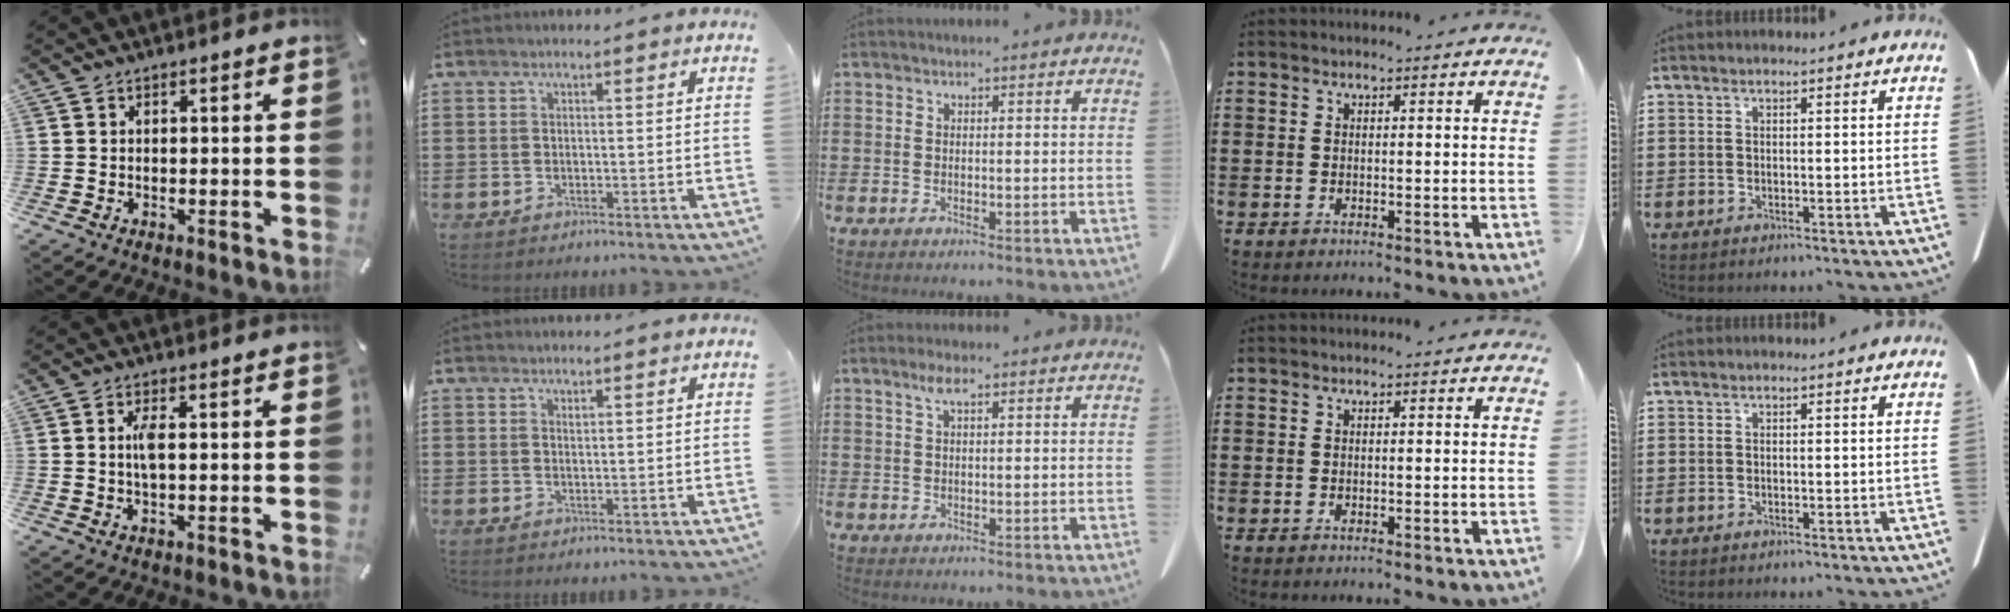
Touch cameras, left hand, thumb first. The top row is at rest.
{"thumb": {"total": 3.5, "force": [0.2, 0.8, 3.4], "torque": [-0.067, -0.001, 0.002]}, "index": {"total": 0.5, "force": [0.4, 0.2, 0.2], "torque": [-0.005, 0.001, 0.009]}, "middle": {"total": 2.3, "force": [1.1, 0.9, 1.8], "torque": [-0.042, 0.007, 0.019]}}